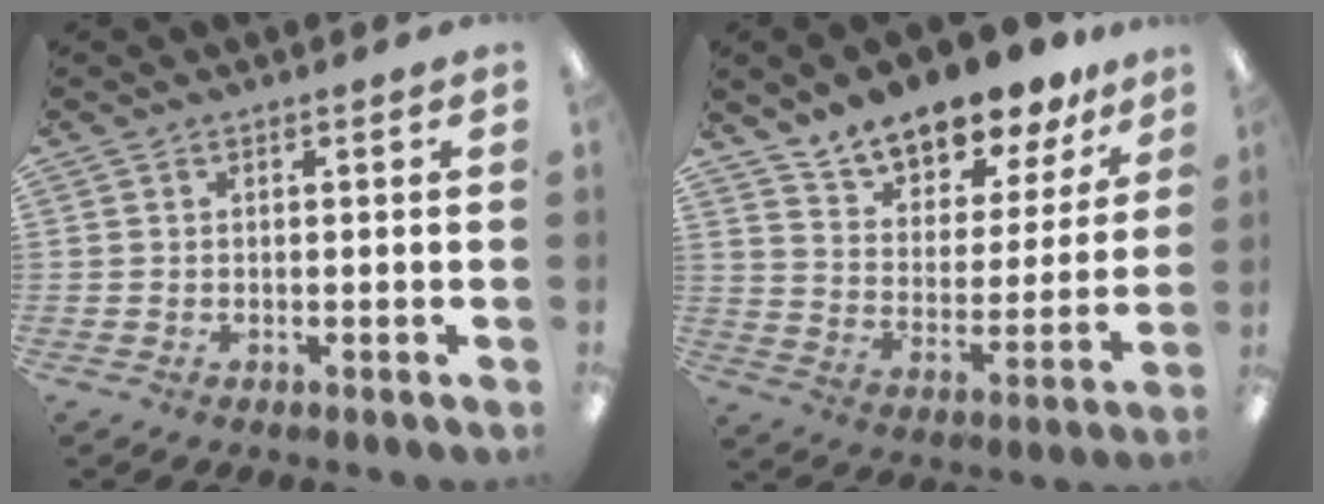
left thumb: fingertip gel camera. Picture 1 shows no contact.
{"total": 12.4, "force": [11.5, 3.9, 2.6], "torque": [-0.054, -0.094, 0.208]}